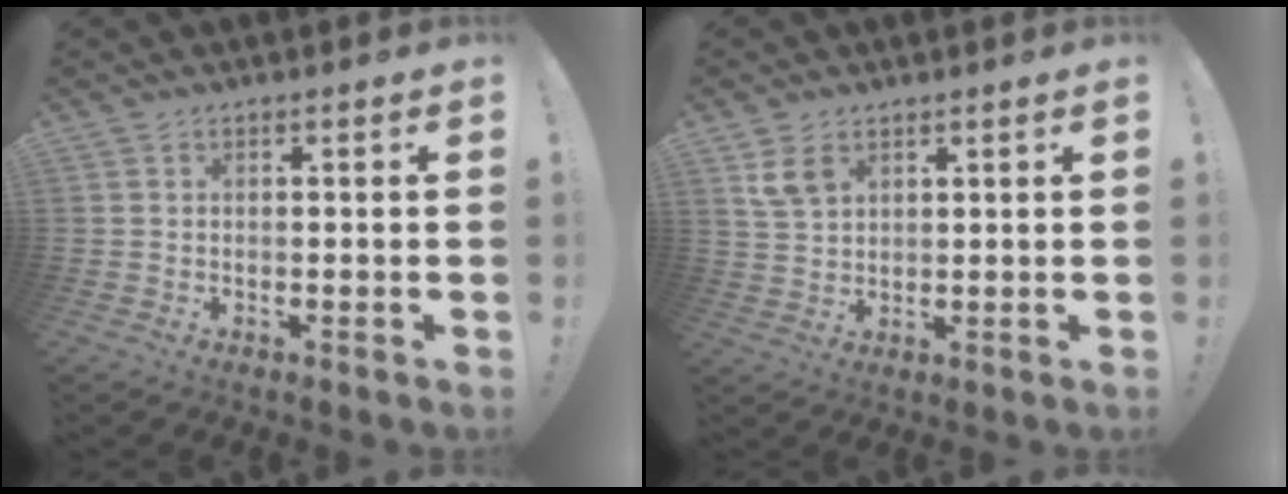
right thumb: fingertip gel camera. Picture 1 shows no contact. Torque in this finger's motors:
{"motor_torque": [0.19, -0.06, 0.21, -0.18, 0.02]}